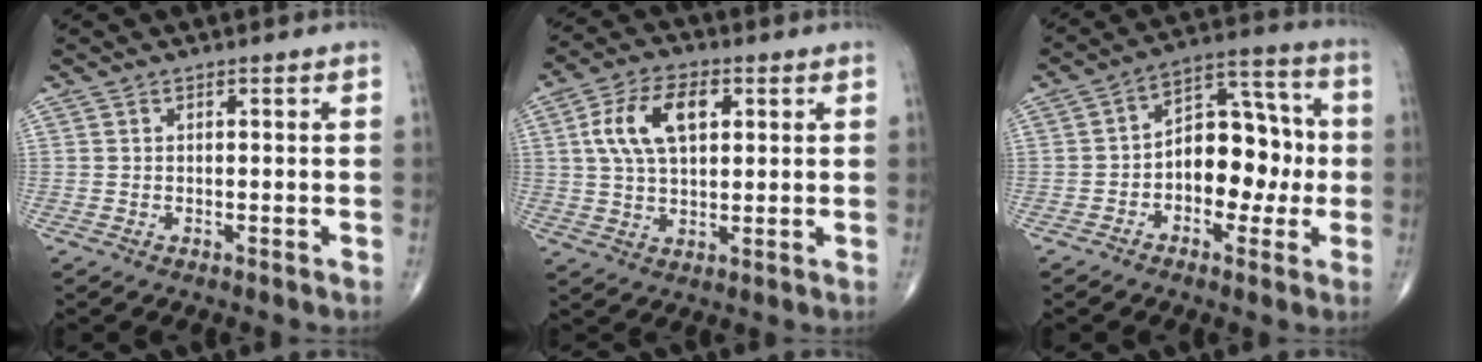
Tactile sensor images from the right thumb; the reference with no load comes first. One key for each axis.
{"total": 11.2, "fx": 3.0, "fy": 6.2, "fz": 8.8, "tx": -0.159, "ty": 0.008, "tz": 0.053}
{"total": 13.0, "fx": -1.6, "fy": 8.3, "fz": 9.9, "tx": -0.106, "ty": 0.045, "tz": -0.033}